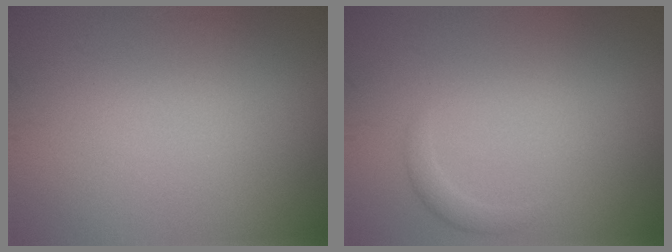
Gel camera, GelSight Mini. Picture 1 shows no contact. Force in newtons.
{"total": 1.0, "press": 1.0, "slide": 0.0}